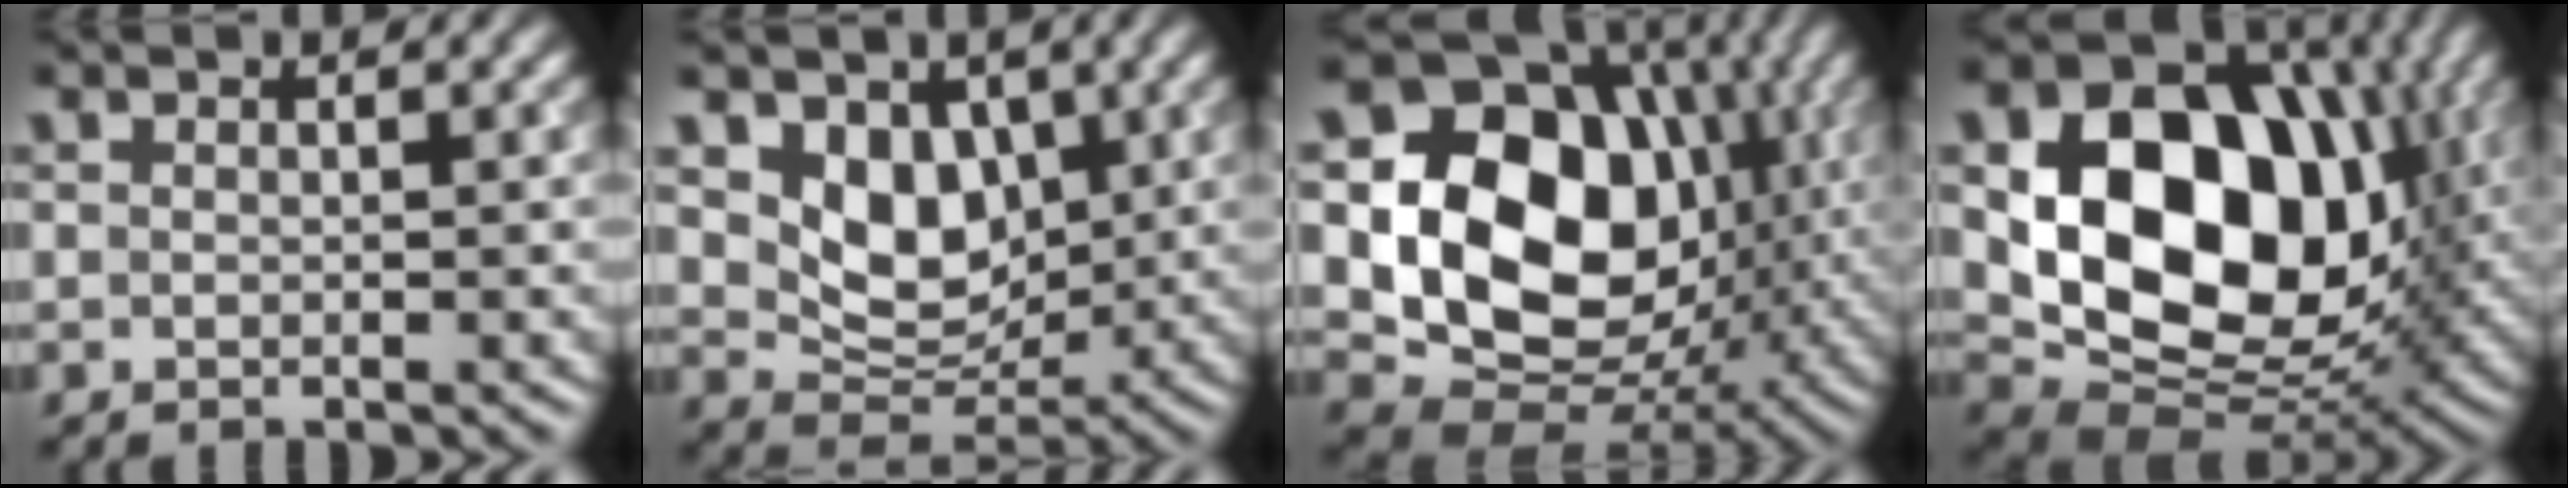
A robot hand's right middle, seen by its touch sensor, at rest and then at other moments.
{"total": 5.8, "force": [1.8, 4.3, 3.5], "torque": [-0.061, -0.018, 0.030]}
{"total": 14.8, "force": [1.6, 11.7, 9.0], "torque": [-0.157, -0.016, 0.025]}
{"total": 15.8, "force": [2.3, 11.6, 10.5], "torque": [-0.170, -0.013, 0.041]}